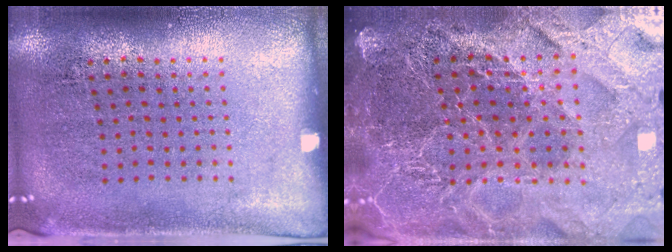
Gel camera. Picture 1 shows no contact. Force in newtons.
{"total": 5.7, "press": 4.9, "slide": 2.8}